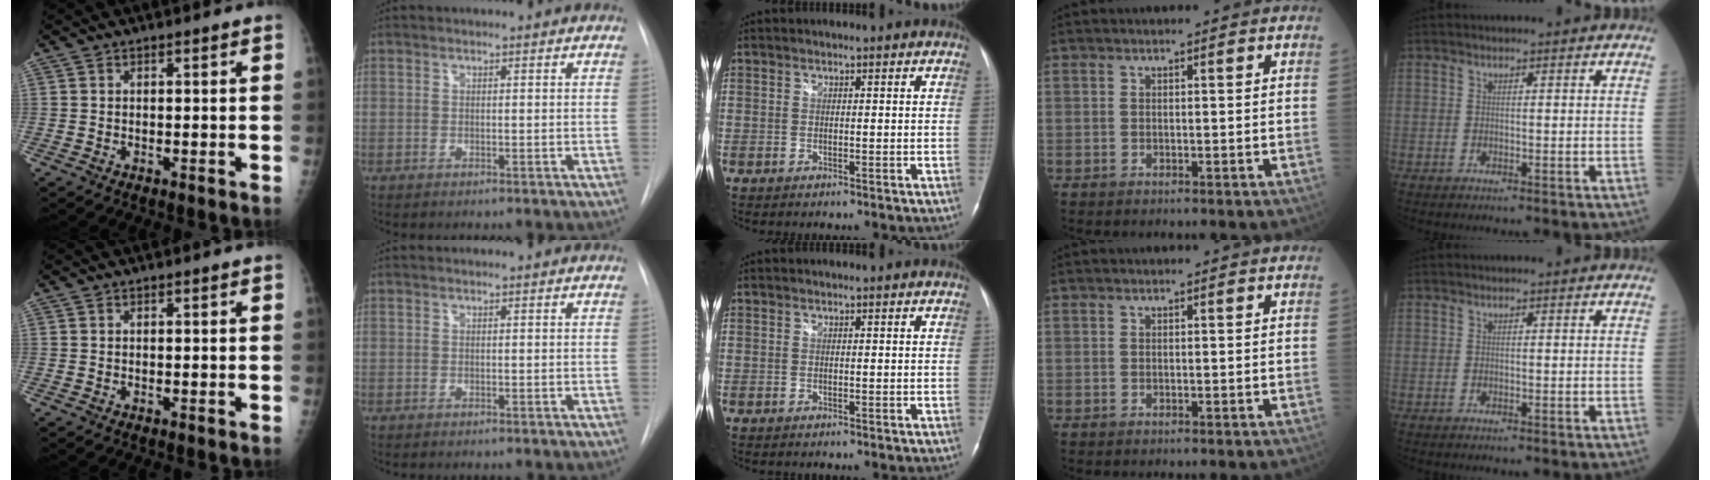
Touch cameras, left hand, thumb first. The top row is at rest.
{}